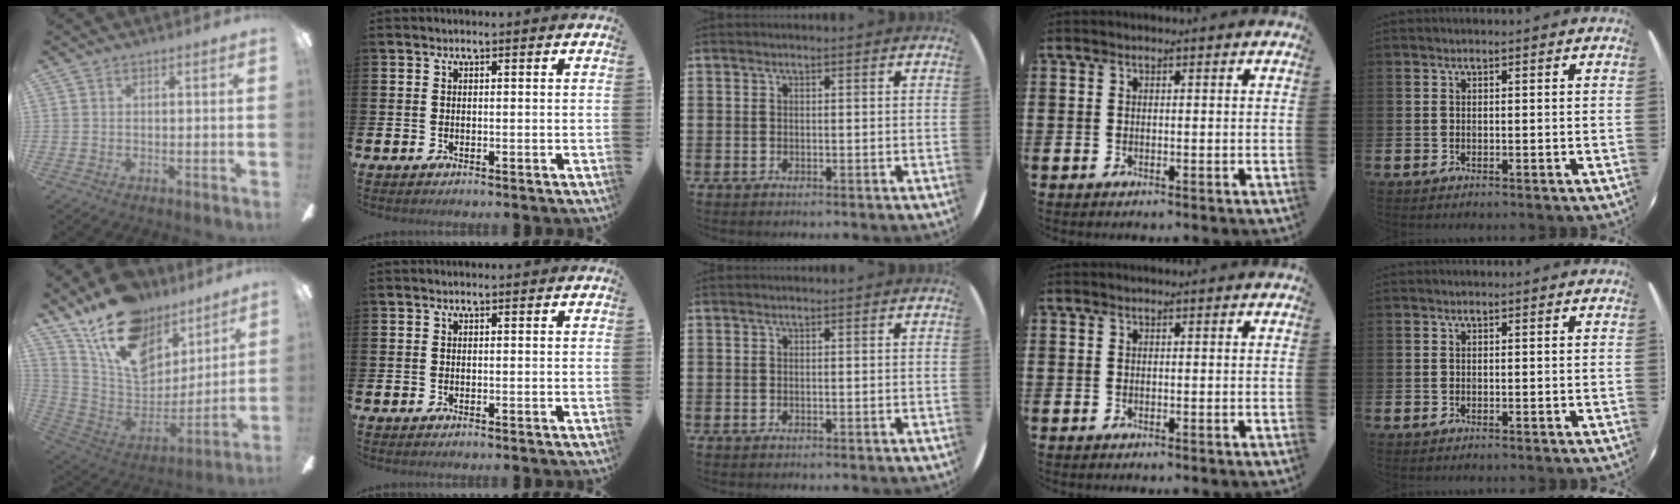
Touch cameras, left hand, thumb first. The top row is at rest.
{"thumb": {"total": 19.6, "force": [12.7, 11.3, 9.8], "torque": [-0.177, -0.076, 0.233]}}